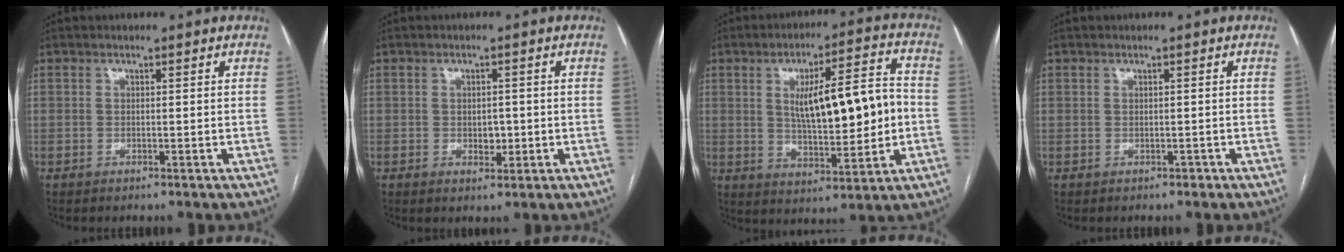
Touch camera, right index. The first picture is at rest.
{"total": 2.5, "force": [-0.4, 1.6, 1.9], "torque": [-0.024, 0.001, 0.000]}
{"total": 14.3, "force": [0.6, 3.2, 13.9], "torque": [-0.222, 0.017, 0.017]}
{"total": 0.7, "force": [-0.2, 0.7, 0.1], "torque": [-0.001, 0.003, -0.002]}